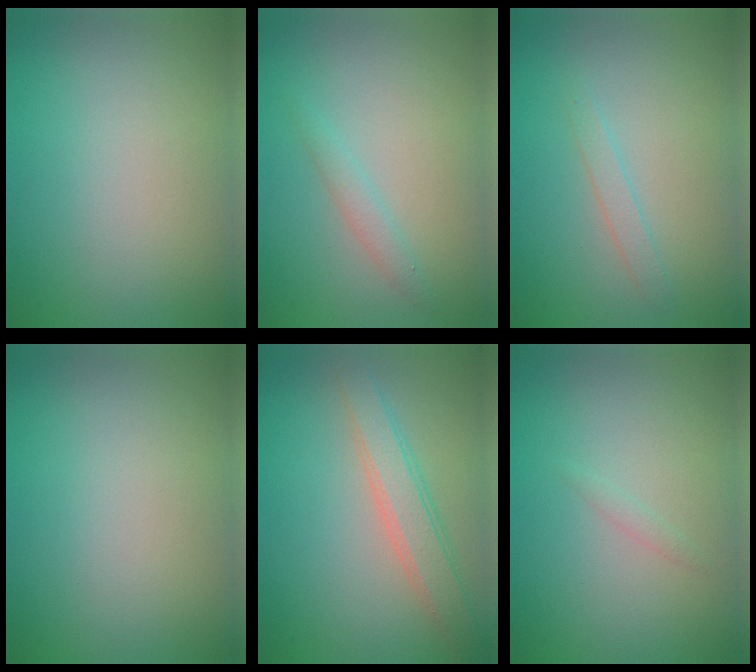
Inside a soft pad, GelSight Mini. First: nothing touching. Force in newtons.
{"total": 1.4, "press": 1.4, "slide": 0.1}
{"total": 1.2, "press": 1.2, "slide": 0.1}
{"total": 0.0}
{"total": 3.5, "press": 3.5, "slide": 0.2}
{"total": 0.6, "press": 0.6, "slide": 0.0}